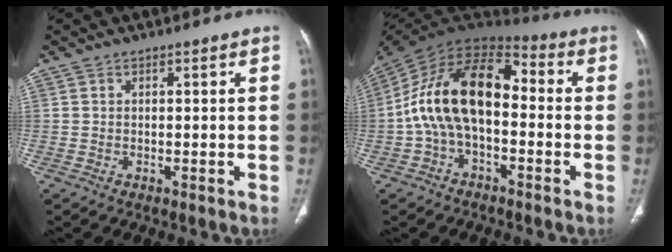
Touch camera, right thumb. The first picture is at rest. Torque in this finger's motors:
{"motor_torque": [2.49, 2.51, 1.62, -1.16, 0.44]}